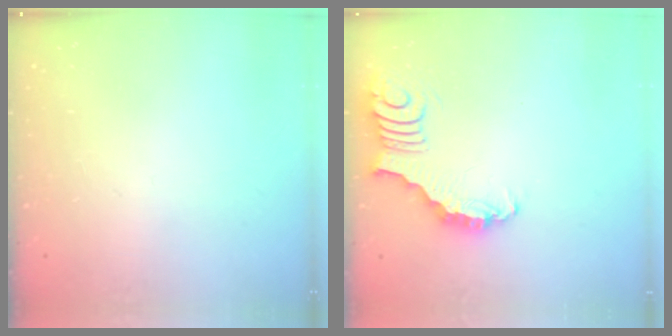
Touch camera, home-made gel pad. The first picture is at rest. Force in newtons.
{"total": 3.8, "press": 3.7, "slide": 0.6}